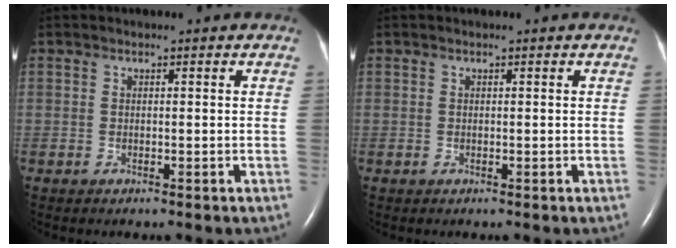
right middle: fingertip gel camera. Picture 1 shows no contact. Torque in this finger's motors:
{"motor_torque": [0.00, 0.00, 0.00, 0.01]}